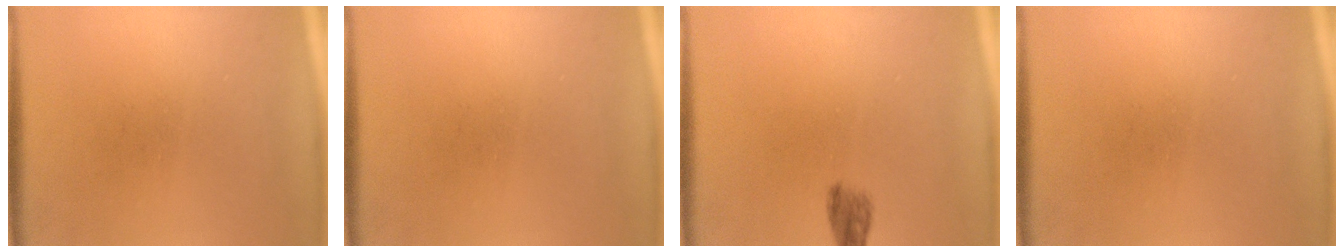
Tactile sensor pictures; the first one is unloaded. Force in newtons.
{"total": 0.0}
{"total": 2.4}
{"total": 0.0}